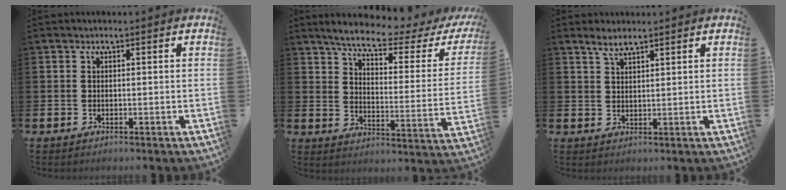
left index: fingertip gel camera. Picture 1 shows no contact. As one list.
[{"total": 7.0, "force": [5.9, 1.1, 3.6], "torque": [-0.087, -0.038, 0.093]}, {"total": 2.9, "force": [2.4, 0.6, 1.5], "torque": [-0.027, -0.003, 0.043]}]